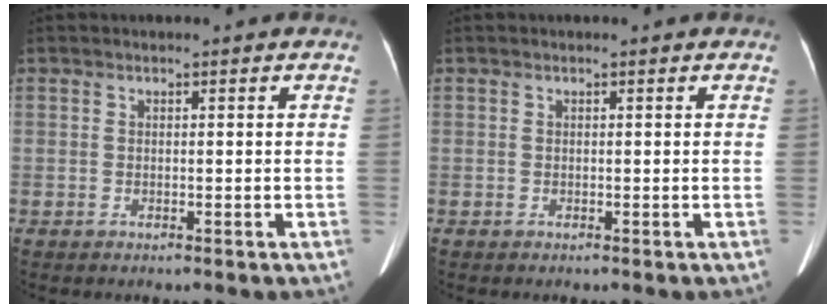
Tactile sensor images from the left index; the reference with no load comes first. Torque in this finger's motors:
{"motor_torque": [0.00, 0.00, 0.01, 0.01]}